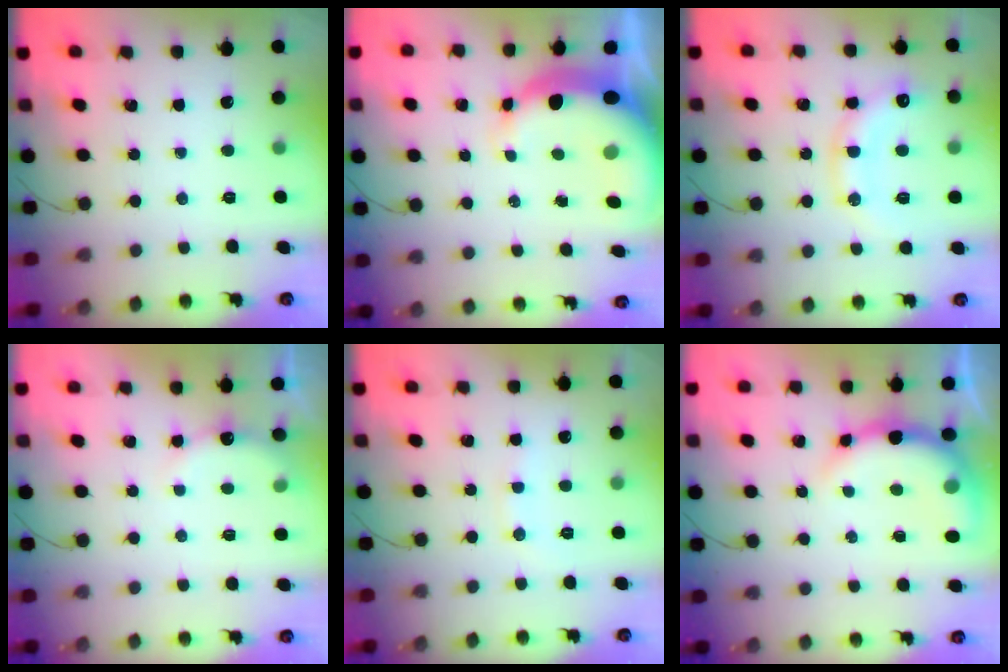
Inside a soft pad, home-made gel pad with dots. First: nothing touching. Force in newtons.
{"total": 10.1, "press": 9.8, "slide": 2.6}
{"total": 13.3, "press": 13.3, "slide": 0.9}
{"total": 7.5, "press": 7.4, "slide": 1.3}
{"total": 6.4, "press": 6.3, "slide": 1.2}
{"total": 9.8, "press": 9.6, "slide": 2.1}